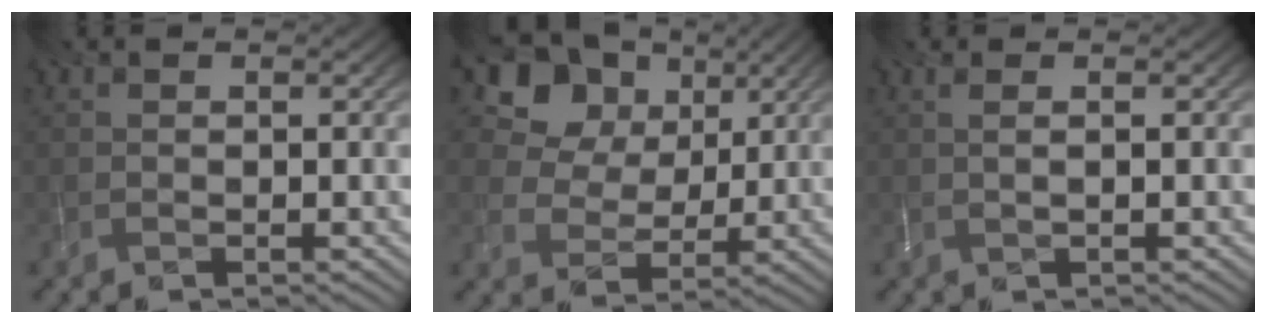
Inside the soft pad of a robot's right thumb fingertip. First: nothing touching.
{"total": 13.1, "force": [6.9, 9.5, 5.9], "torque": [-0.167, 0.017, 0.158]}
{"total": 1.2, "force": [0.2, 0.1, 1.2], "torque": [-0.027, 0.005, 0.001]}